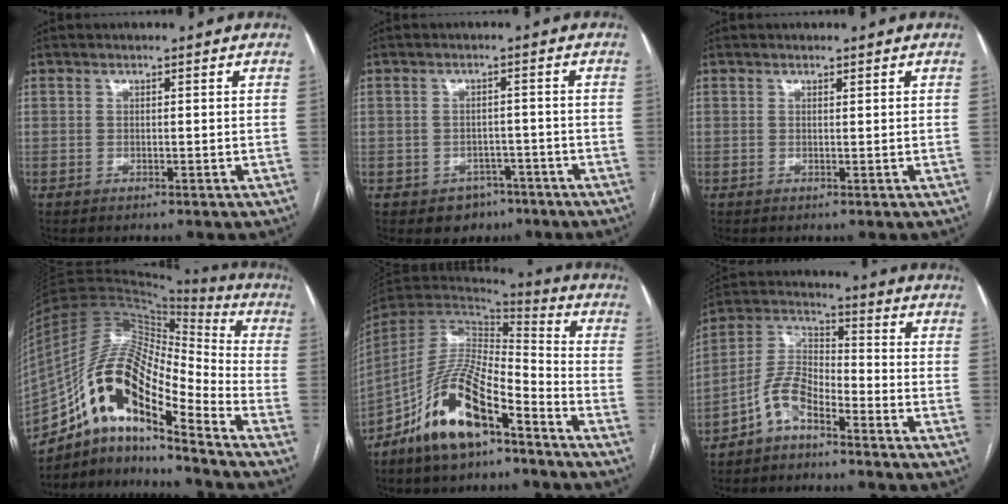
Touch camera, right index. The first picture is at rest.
{"total": 4.6, "force": [-2.8, 3.5, 0.9], "torque": [-0.004, 0.012, -0.031]}
{"total": 0.0}
{"total": 19.0, "force": [-10.2, 5.1, 15.1], "torque": [-0.289, 0.030, -0.175]}
{"total": 14.7, "force": [-9.5, 4.0, 10.5], "torque": [-0.208, 0.004, -0.175]}
{"total": 7.3, "force": [-4.9, 2.8, 4.6], "torque": [-0.106, 0.017, -0.102]}